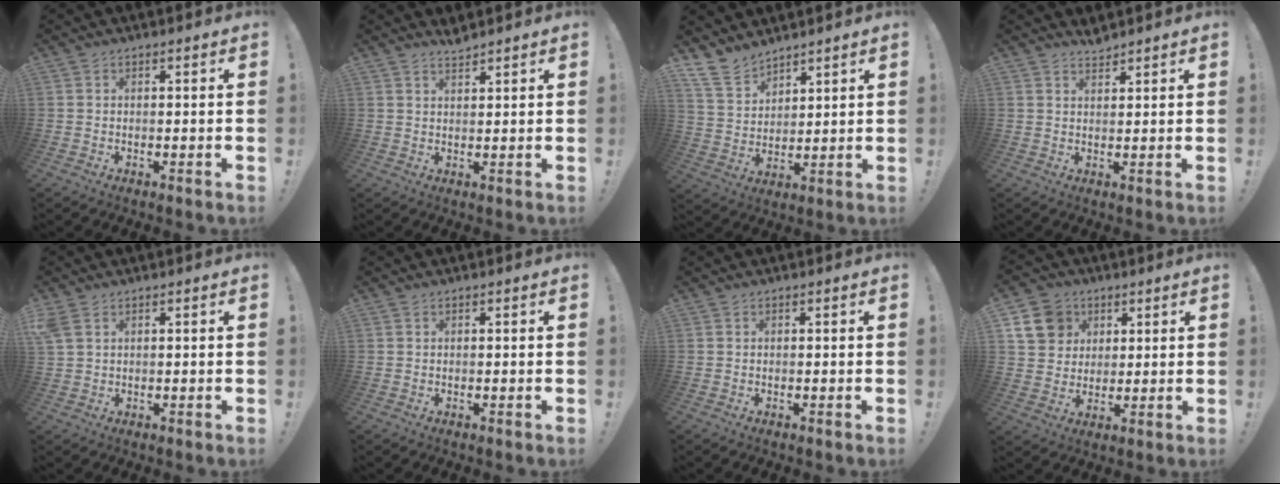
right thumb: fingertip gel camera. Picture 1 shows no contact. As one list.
[{"total": 2.4, "force": [2.3, 0.1, 0.5], "torque": [-0.005, -0.019, 0.042]}, {"total": 10.4, "force": [8.4, 5.2, 3.3], "torque": [-0.073, -0.057, 0.168]}, {"total": 2.4, "force": [2.4, 0.4, 0.4], "torque": [-0.002, -0.017, 0.043]}, {"total": 4.0, "force": [2.0, 2.2, 2.7], "torque": [-0.059, 0.003, 0.044]}, {"total": 0.0}, {"total": 0.0}, {"total": 12.0, "force": [5.3, 10.0, 4.1], "torque": [-0.057, -0.022, 0.108]}]